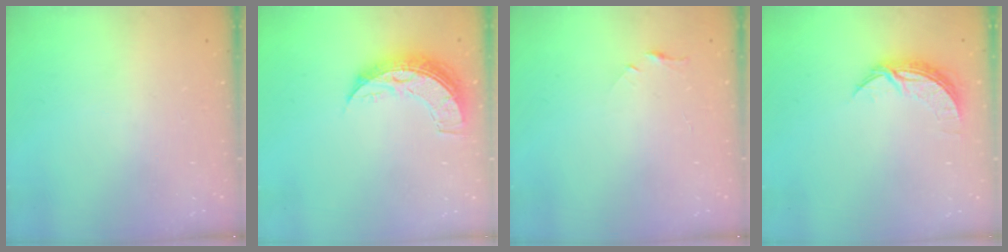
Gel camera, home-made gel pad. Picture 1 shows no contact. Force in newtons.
{"total": 9.0, "press": 9.0, "slide": 0.8}
{"total": 2.8, "press": 2.7, "slide": 0.4}
{"total": 7.3, "press": 7.3, "slide": 0.4}